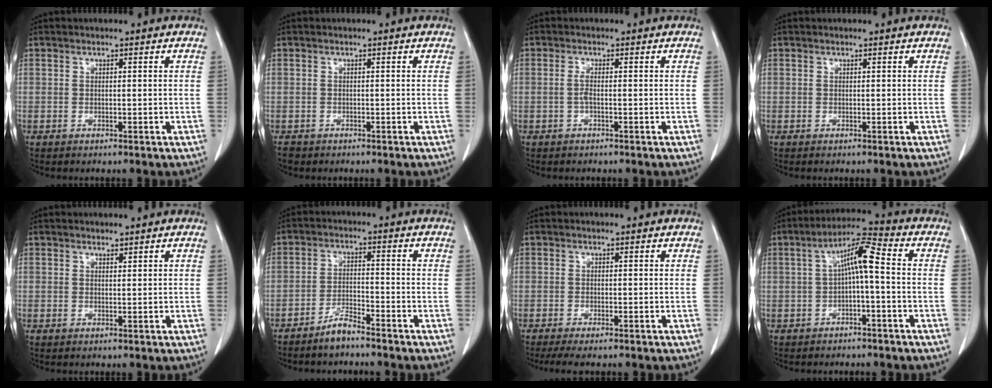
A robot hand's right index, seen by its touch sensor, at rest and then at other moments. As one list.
[{"total": 1.4, "force": [-1.1, 0.9, 0.0], "torque": [-0.005, 0.003, -0.013]}, {"total": 1.2, "force": [-0.3, 0.0, 1.2], "torque": [-0.024, 0.001, -0.006]}, {"total": 0.0}, {"total": 0.6, "force": [0.6, 0.1, 0.1], "torque": [-0.008, -0.001, 0.013]}, {"total": 3.7, "force": [-3.3, 0.3, 1.6], "torque": [-0.028, -0.003, -0.063]}, {"total": 3.4, "force": [-2.6, 0.3, 2.1], "torque": [-0.031, -0.006, -0.041]}, {"total": 6.7, "force": [-0.1, 0.8, 6.7], "torque": [-0.119, 0.030, -0.003]}]